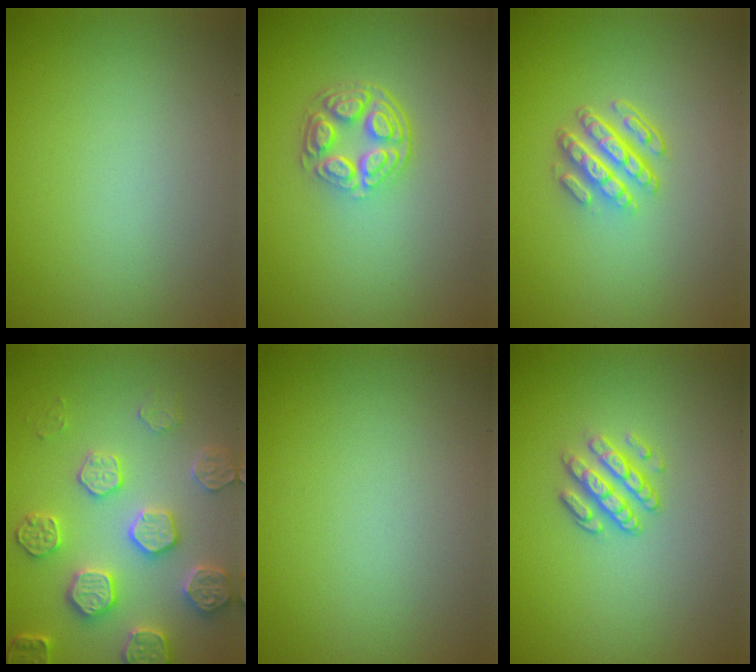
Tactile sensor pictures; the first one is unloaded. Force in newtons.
{"total": 4.2, "press": 3.1, "slide": 2.8}
{"total": 4.4, "press": 3.1, "slide": 3.1}
{"total": 5.0, "press": 4.9, "slide": 1.1}
{"total": 0.0}
{"total": 2.9, "press": 2.3, "slide": 1.8}